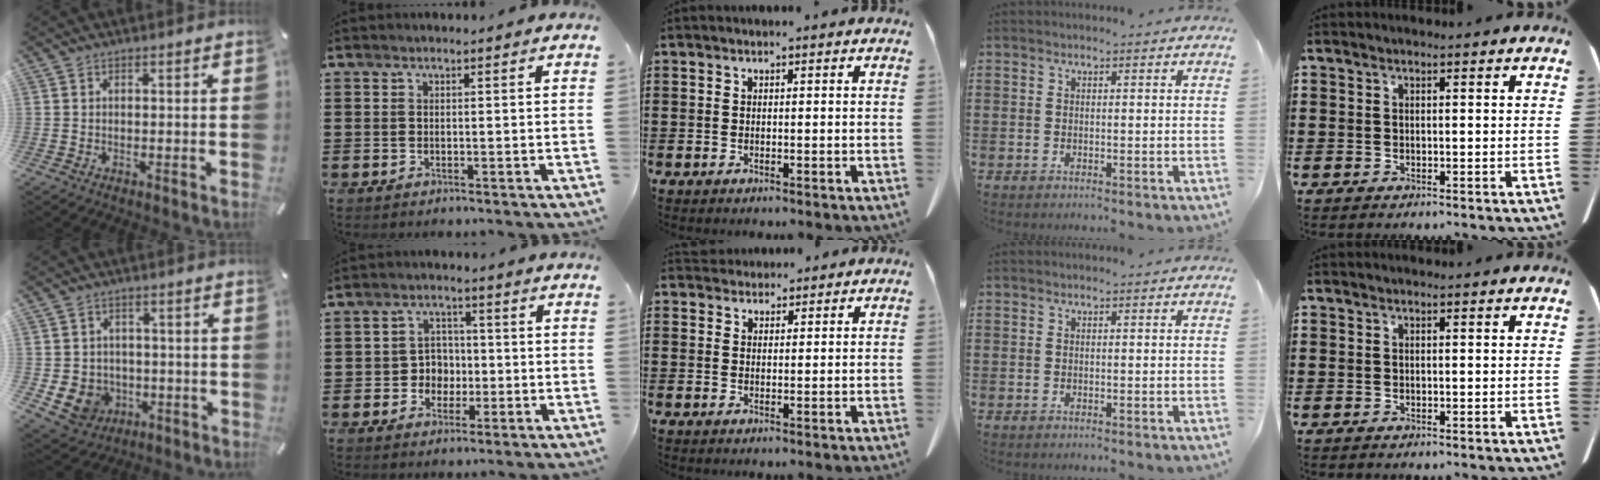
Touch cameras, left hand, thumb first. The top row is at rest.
{"thumb": {"total": 7.9, "force": [-1.7, 7.4, 2.2], "torque": [-0.057, 0.003, -0.029]}, "index": {"total": 4.2, "force": [-0.8, 3.9, 1.3], "torque": [-0.040, 0.010, -0.019]}, "middle": {"total": 2.4, "force": [2.3, 0.8, 0.1], "torque": [-0.007, -0.001, 0.044]}}